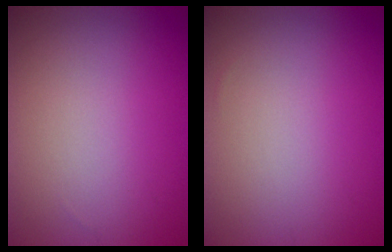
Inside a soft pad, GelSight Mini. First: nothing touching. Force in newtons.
{"total": 0.0}